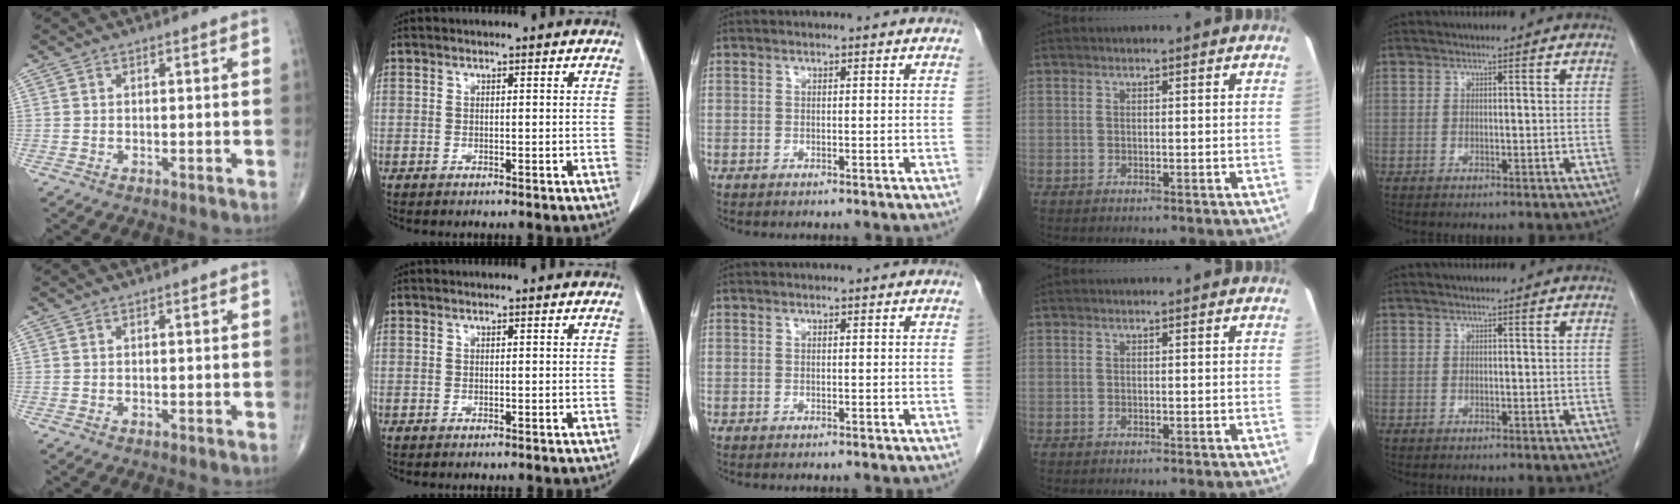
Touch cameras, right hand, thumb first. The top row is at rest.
{}